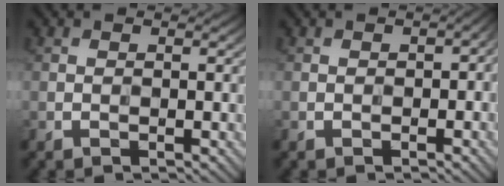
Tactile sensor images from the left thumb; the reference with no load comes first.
{"total": 2.5, "force": [-0.8, 1.5, 1.7], "torque": [-0.023, -0.010, -0.013]}